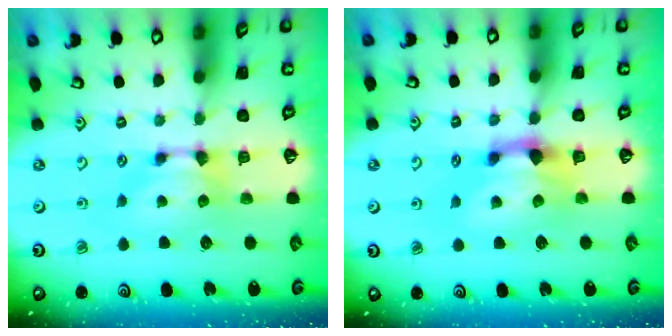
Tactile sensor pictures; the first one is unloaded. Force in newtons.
{"total": 2.4, "press": 1.6, "slide": 1.7}